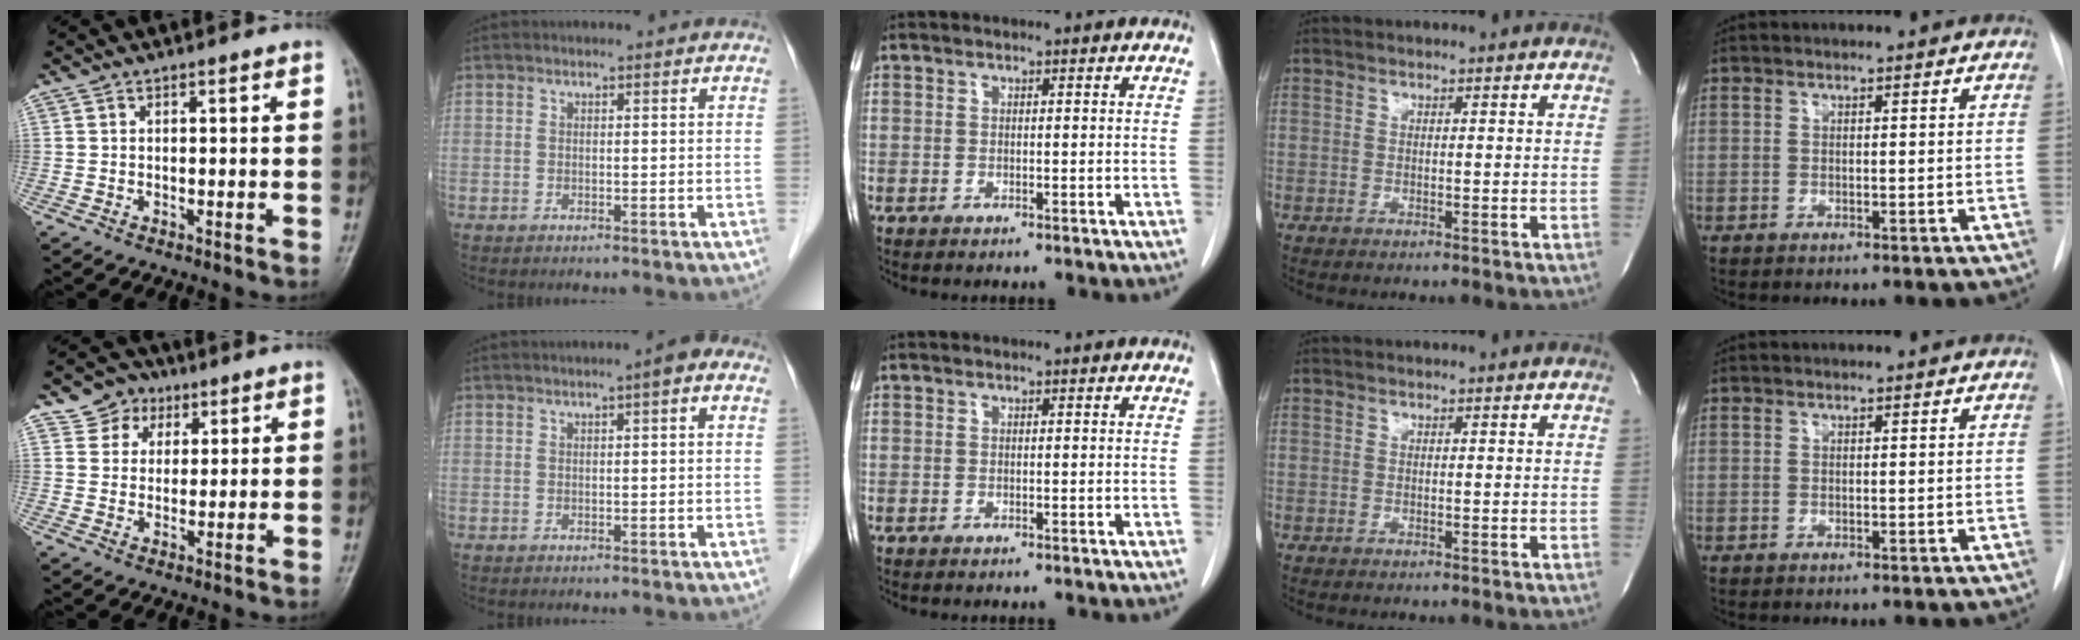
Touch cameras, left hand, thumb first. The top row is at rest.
{"thumb": {"total": 6.0, "force": [3.0, 5.0, 1.0], "torque": [0.013, -0.010, 0.047]}, "index": {"total": 2.2, "force": [0.9, 0.4, 2.0], "torque": [-0.026, 0.007, 0.007]}}